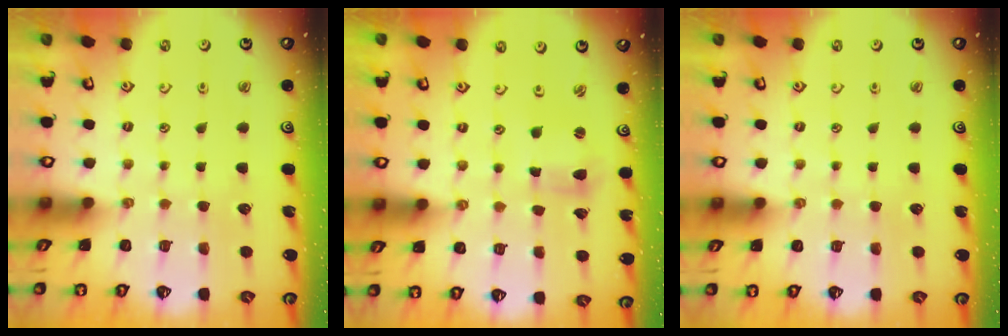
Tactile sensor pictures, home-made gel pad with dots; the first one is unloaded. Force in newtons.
{"total": 2.4, "press": 2.4, "slide": 0.2}
{"total": 0.0}